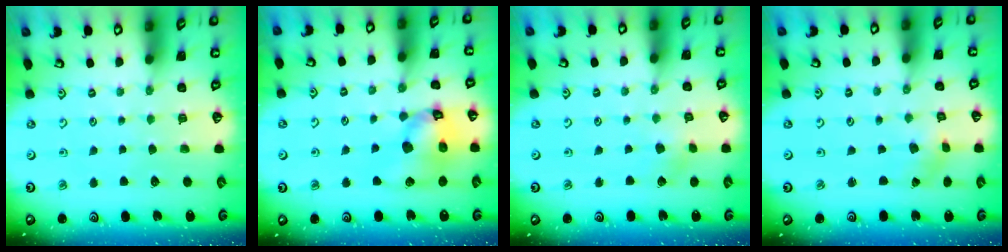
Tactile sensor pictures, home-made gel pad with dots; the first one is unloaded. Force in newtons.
{"total": 14.4, "press": 14.2, "slide": 1.9}
{"total": 2.9, "press": 2.8, "slide": 0.3}
{"total": 1.1, "press": 1.0, "slide": 0.1}